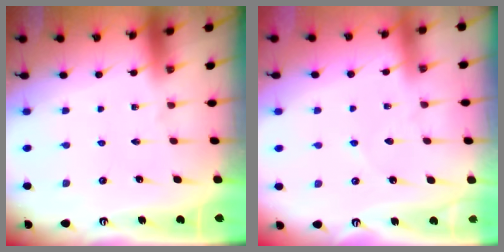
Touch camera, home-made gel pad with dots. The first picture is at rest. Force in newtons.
{"total": 2.5, "press": 2.5, "slide": 0.3}